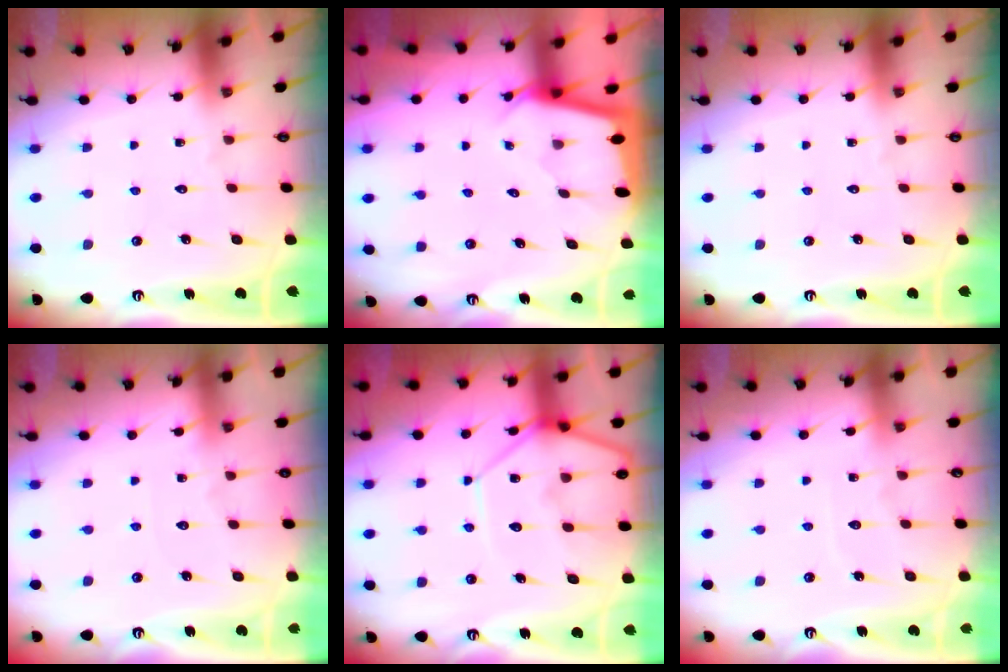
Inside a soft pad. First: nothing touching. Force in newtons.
{"total": 2.1, "press": 2.1, "slide": 0.2}
{"total": 0.0}
{"total": 4.8, "press": 4.7, "slide": 0.7}
{"total": 11.0, "press": 11.0, "slide": 1.0}
{"total": 6.1, "press": 6.1, "slide": 0.2}